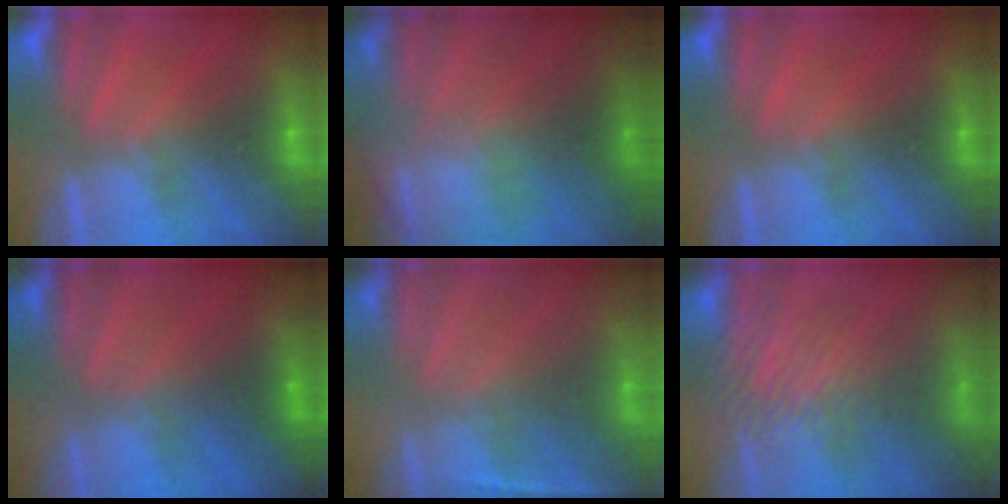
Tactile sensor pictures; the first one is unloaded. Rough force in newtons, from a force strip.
{"total": 9.6}
{"total": 0.0}
{"total": 1.7}
{"total": 1.6}
{"total": 3.1}